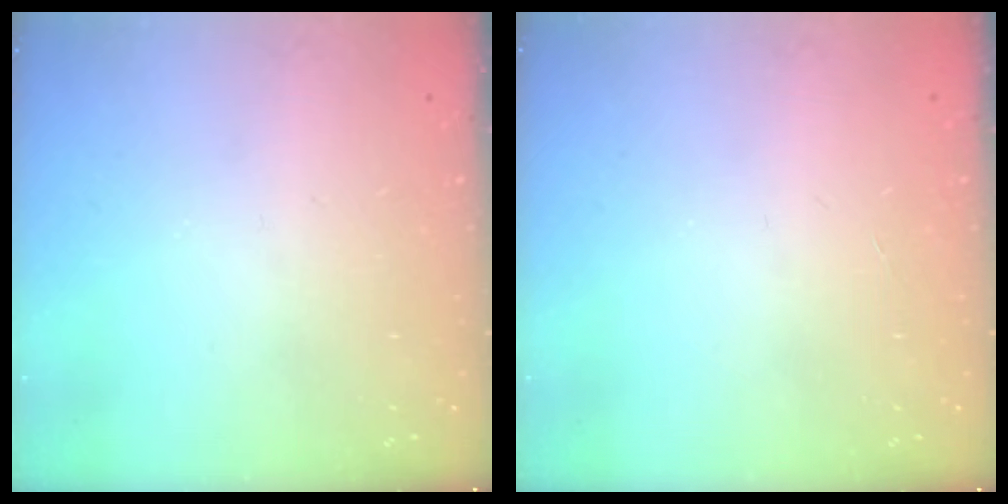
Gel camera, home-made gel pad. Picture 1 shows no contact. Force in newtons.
{"total": 0.0}